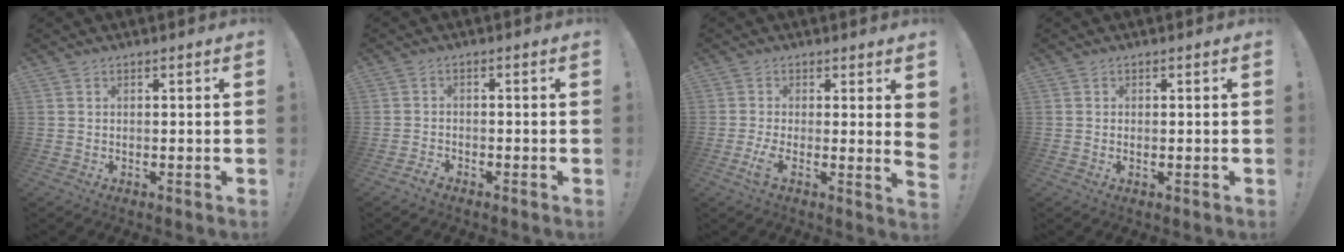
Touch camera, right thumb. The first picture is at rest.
{"total": 2.3, "force": [-2.1, 0.5, 0.9], "torque": [-0.015, 0.011, -0.036]}
{"total": 6.2, "force": [-0.1, 1.0, 6.1], "torque": [-0.104, -0.026, 0.002]}
{"total": 0.0}